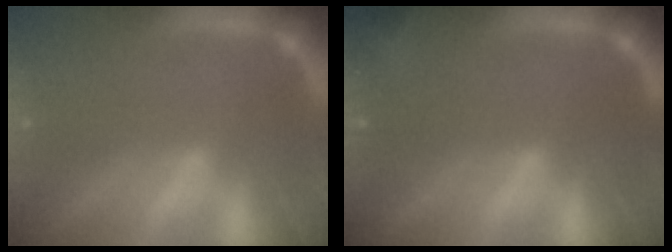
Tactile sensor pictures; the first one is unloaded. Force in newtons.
{"total": 0.9}